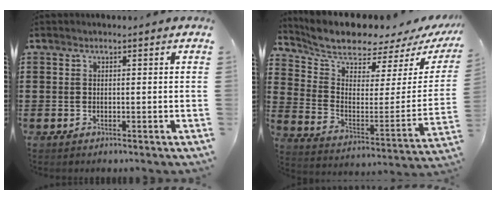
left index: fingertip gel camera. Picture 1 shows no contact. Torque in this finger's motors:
{"motor_torque": [0.33, -0.34, 1.06, 0.12]}